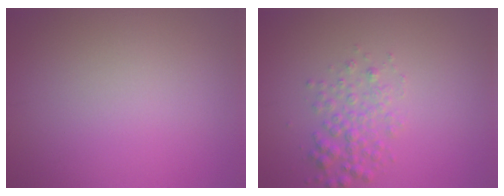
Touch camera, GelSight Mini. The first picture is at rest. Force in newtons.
{"total": 2.5, "press": 2.5, "slide": 0.0}